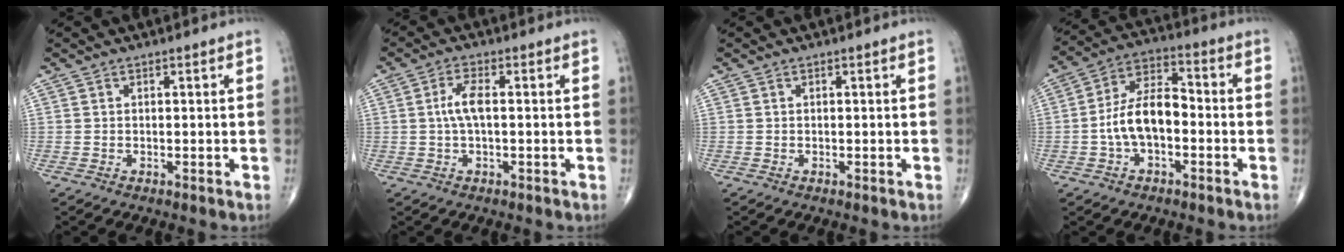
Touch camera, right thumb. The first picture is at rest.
{"total": 4.1, "force": [0.1, 1.4, 3.8], "torque": [-0.090, 0.009, -0.001]}
{"total": 0.0}
{"total": 10.7, "force": [-2.0, 5.9, 8.8], "torque": [-0.156, 0.043, -0.047]}